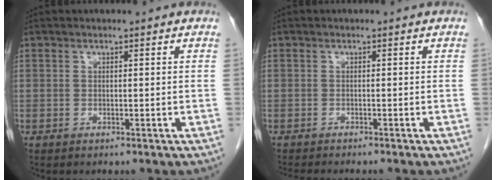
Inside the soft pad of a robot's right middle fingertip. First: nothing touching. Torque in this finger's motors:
{"motor_torque": [0.07, -0.03, 0.00, 0.01]}